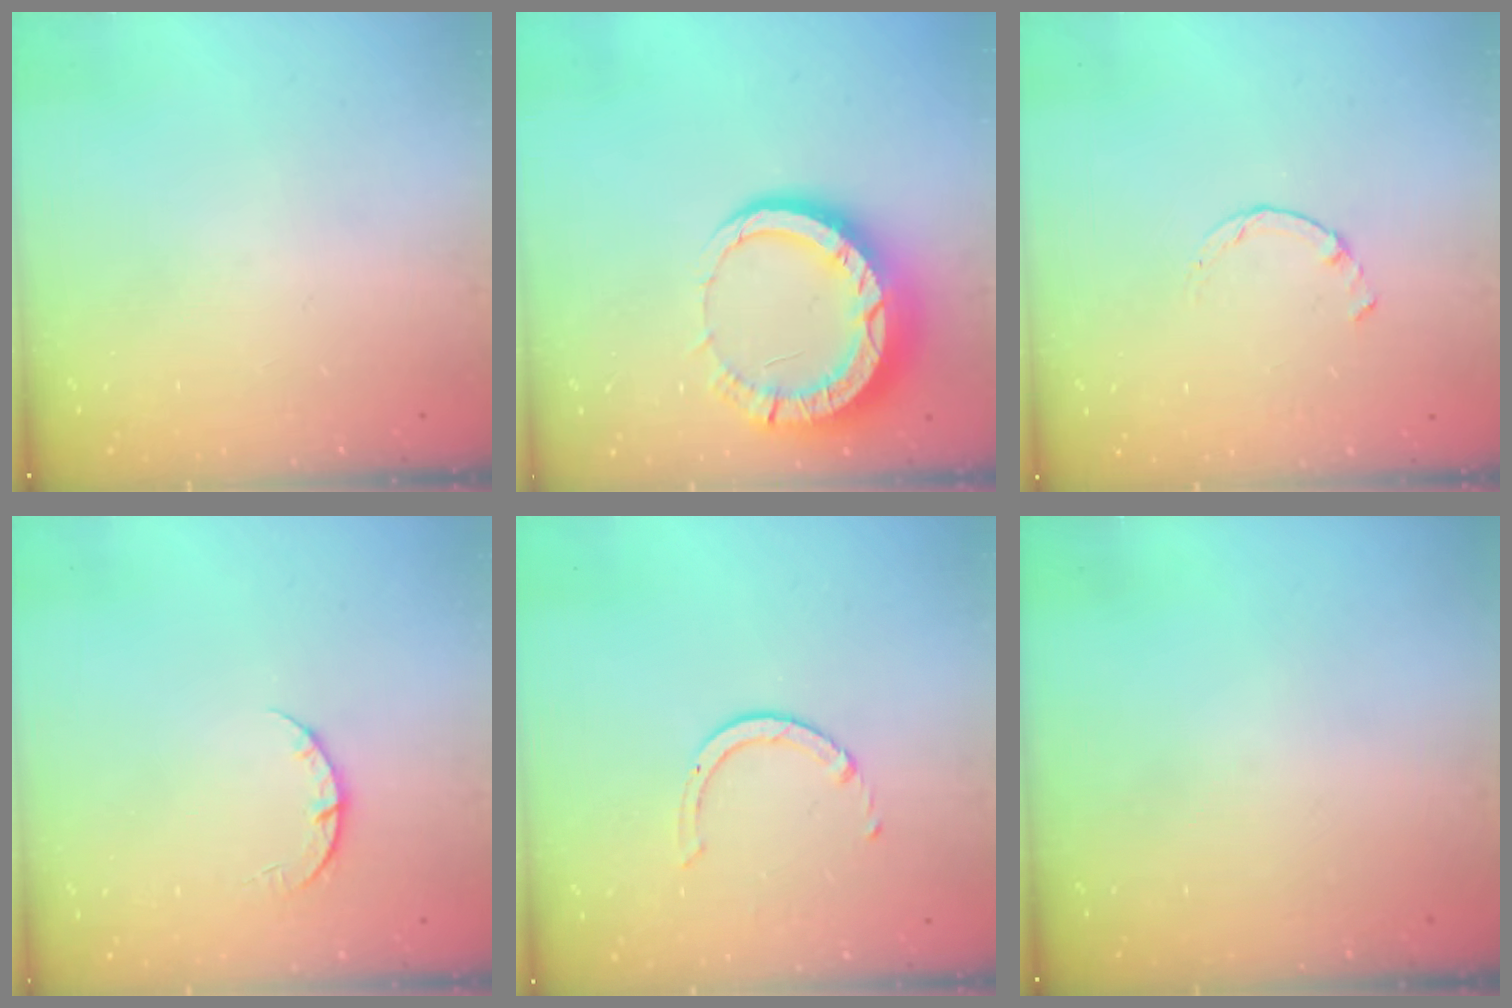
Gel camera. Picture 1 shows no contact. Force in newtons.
{"total": 13.4, "press": 13.3, "slide": 1.4}
{"total": 0.0}
{"total": 3.6, "press": 3.6, "slide": 0.5}
{"total": 2.5, "press": 2.4, "slide": 0.3}
{"total": 0.0}